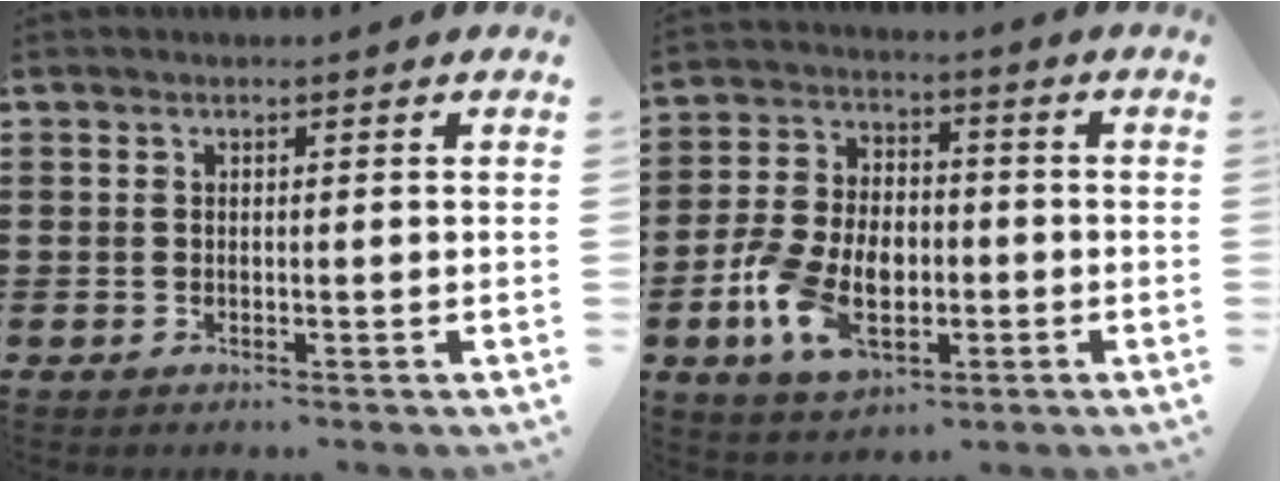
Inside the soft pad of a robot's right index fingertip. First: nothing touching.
{"total": 9.8, "force": [-3.0, 6.1, 7.0], "torque": [-0.167, 0.003, -0.059]}